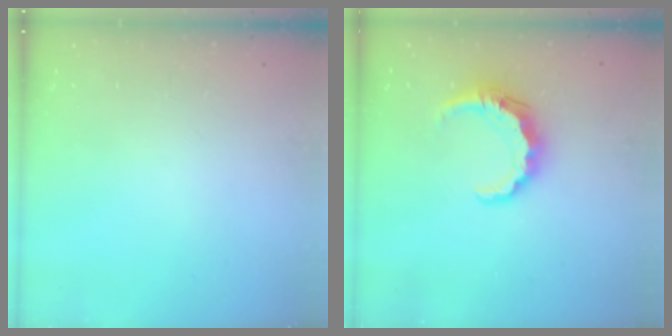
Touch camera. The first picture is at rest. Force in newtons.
{"total": 8.0, "press": 7.9, "slide": 1.2}